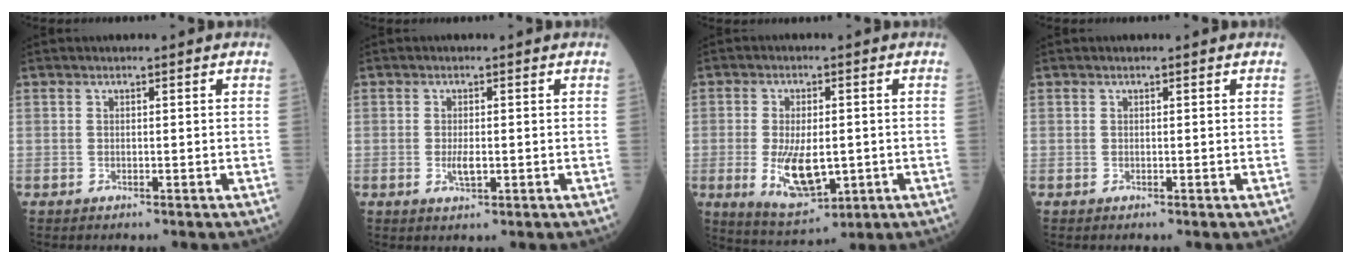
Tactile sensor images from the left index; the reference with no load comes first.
{"total": 2.2, "force": [-0.3, 0.8, 2.1], "torque": [-0.044, -0.002, -0.003]}
{"total": 9.1, "force": [-1.6, 3.9, 8.0], "torque": [-0.154, -0.018, -0.015]}
{"total": 0.0}